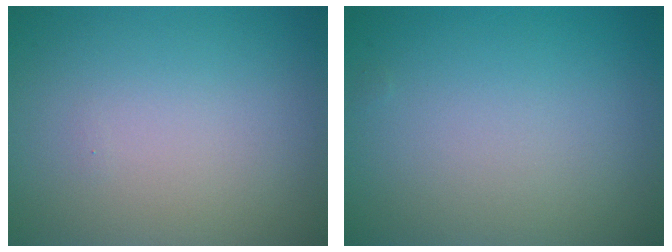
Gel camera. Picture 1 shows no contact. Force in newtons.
{"total": 0.0}